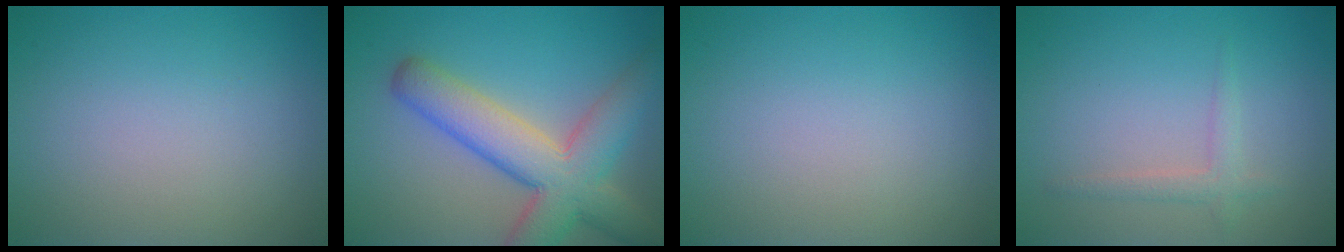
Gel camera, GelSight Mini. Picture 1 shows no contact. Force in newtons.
{"total": 8.3, "press": 8.3, "slide": 0.7}
{"total": 0.0}
{"total": 1.6, "press": 1.6, "slide": 0.1}